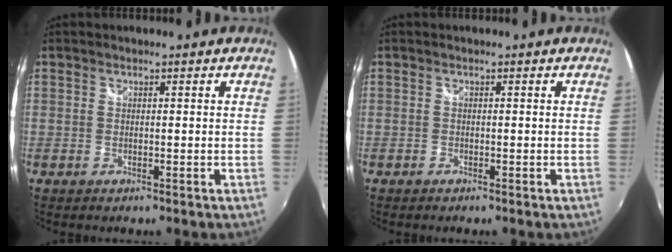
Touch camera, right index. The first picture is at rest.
{"total": 0.5, "force": [-0.4, 0.3, 0.1], "torque": [-0.004, -0.001, -0.008]}